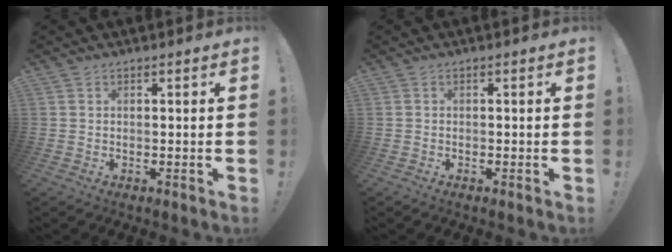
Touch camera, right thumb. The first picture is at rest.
{"total": 0.5, "force": [-0.5, 0.1, 0.0], "torque": [0.001, -0.002, -0.009]}